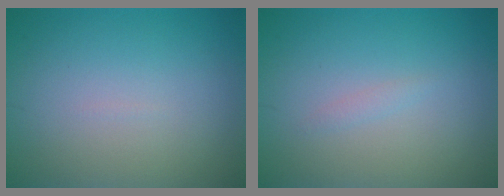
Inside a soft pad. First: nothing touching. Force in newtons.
{"total": 0.6, "press": 0.6, "slide": 0.0}